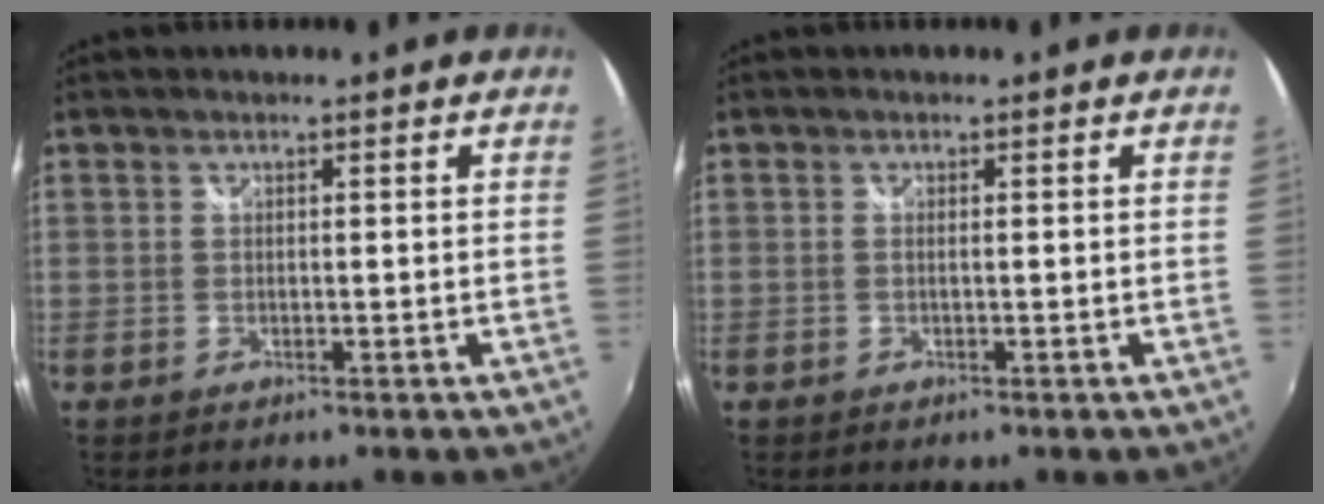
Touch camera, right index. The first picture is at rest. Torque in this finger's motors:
{"motor_torque": [-0.18, 0.13, -0.07, 0.00]}